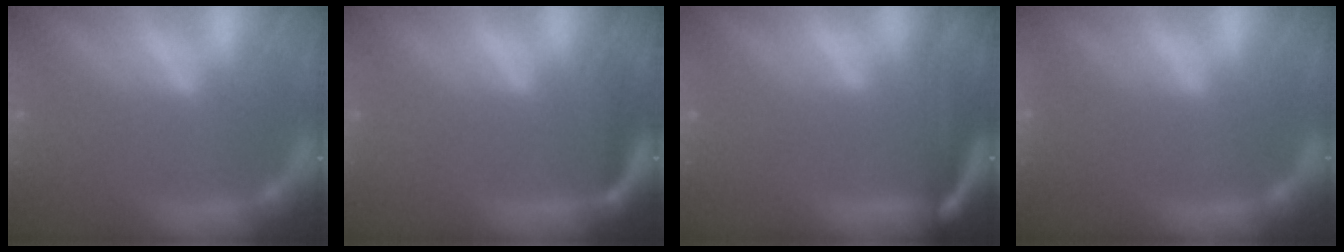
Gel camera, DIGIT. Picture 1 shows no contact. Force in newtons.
{"total": 3.0}
{"total": 7.1}
{"total": 6.9}